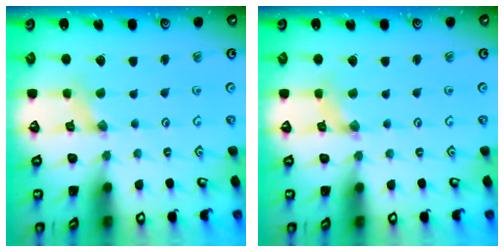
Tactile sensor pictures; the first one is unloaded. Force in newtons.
{"total": 1.1, "press": 1.1, "slide": 0.1}